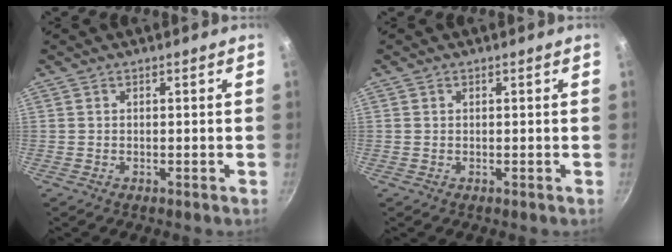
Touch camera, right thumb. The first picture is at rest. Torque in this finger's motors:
{"motor_torque": [-0.05, -0.17, -0.50, 0.22, 0.03]}